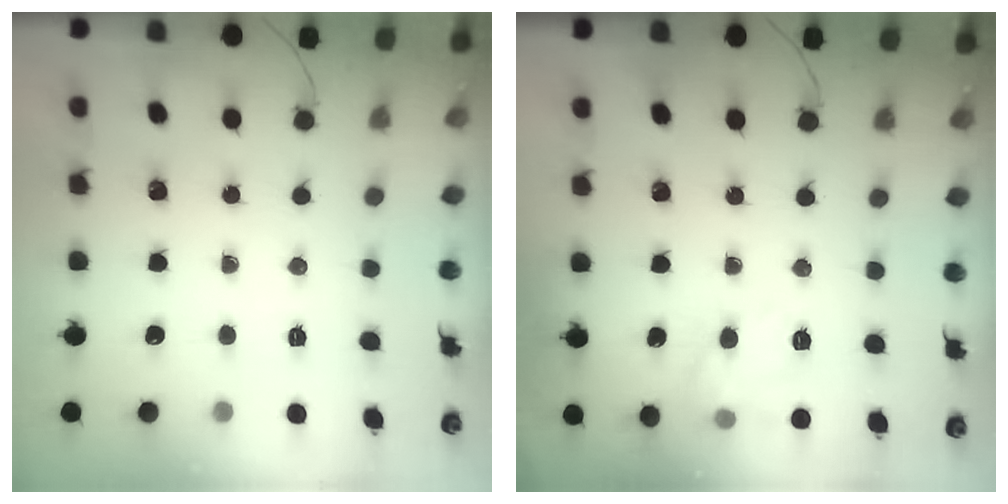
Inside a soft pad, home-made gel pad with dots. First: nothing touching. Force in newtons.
{"total": 10.8, "press": 10.8, "slide": 0.4}